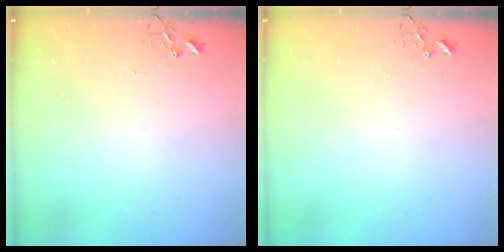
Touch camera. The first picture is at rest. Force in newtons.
{"total": 0.0}